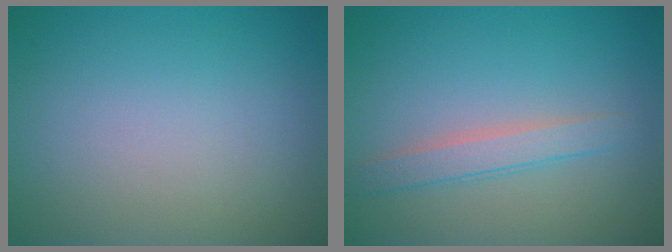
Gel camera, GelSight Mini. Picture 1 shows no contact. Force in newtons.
{"total": 2.3, "press": 2.2, "slide": 0.1}